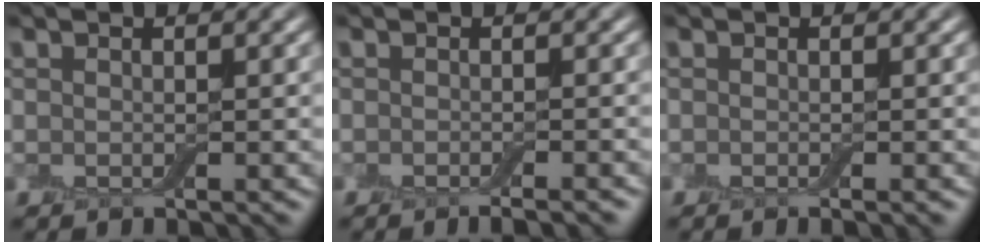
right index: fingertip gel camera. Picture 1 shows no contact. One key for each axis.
{"total": 1.9, "fx": -1.4, "fy": 0.3, "fz": 1.3, "tx": -0.010, "ty": -0.001, "tz": -0.020}
{"total": 0.7, "fx": -0.4, "fy": 0.1, "fz": 0.6, "tx": -0.008, "ty": -0.005, "tz": -0.006}